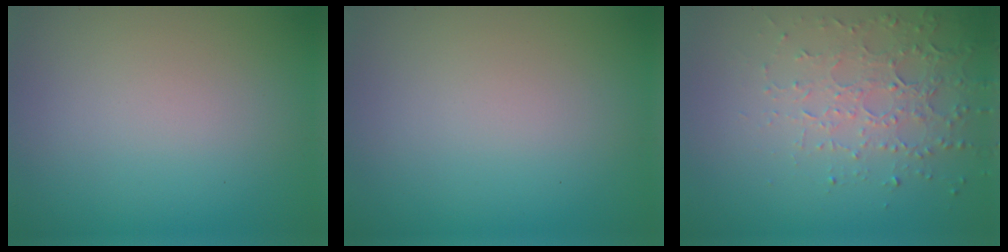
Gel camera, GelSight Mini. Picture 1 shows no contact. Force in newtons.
{"total": 0.0}
{"total": 3.5, "press": 3.0, "slide": 1.7}